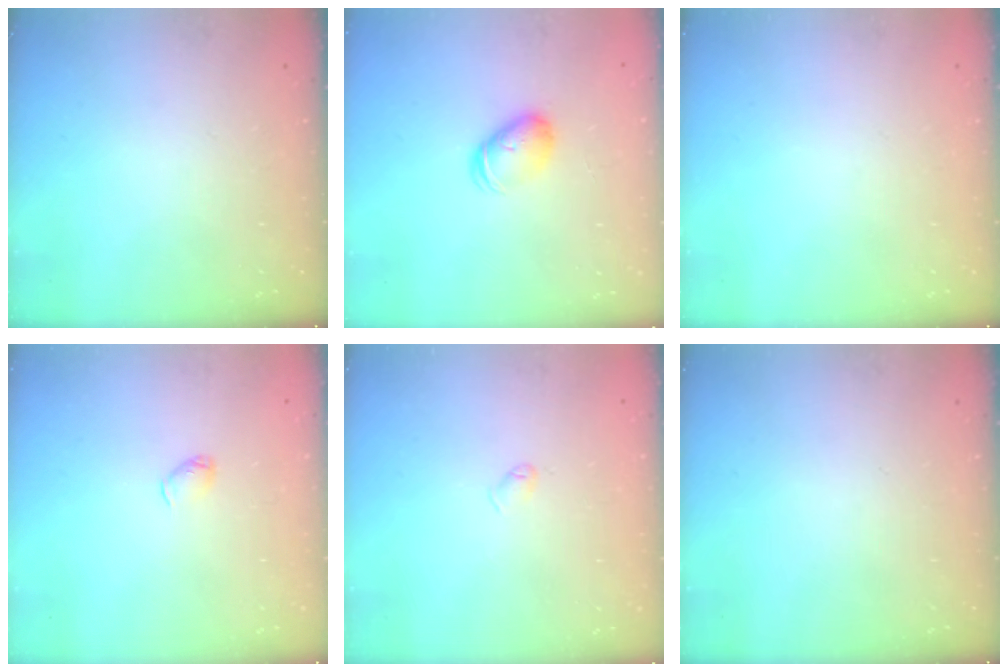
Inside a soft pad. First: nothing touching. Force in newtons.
{"total": 6.9, "press": 6.9, "slide": 0.6}
{"total": 0.0}
{"total": 2.5, "press": 2.5, "slide": 0.4}
{"total": 3.1, "press": 3.0, "slide": 0.4}
{"total": 0.0}